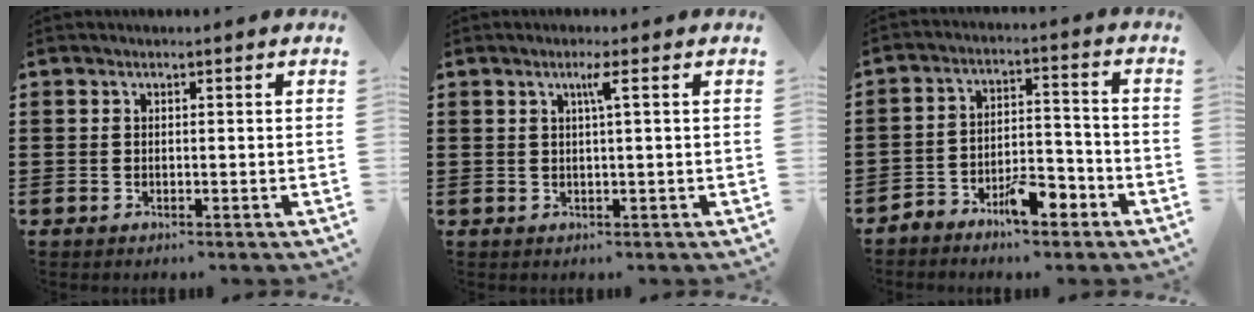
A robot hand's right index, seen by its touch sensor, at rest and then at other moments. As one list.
[{"total": 2.3, "force": [0.7, -0.3, 2.2], "torque": [-0.042, -0.002, 0.009]}, {"total": 6.9, "force": [-5.1, 2.6, 3.9], "torque": [-0.065, 0.021, -0.091]}]